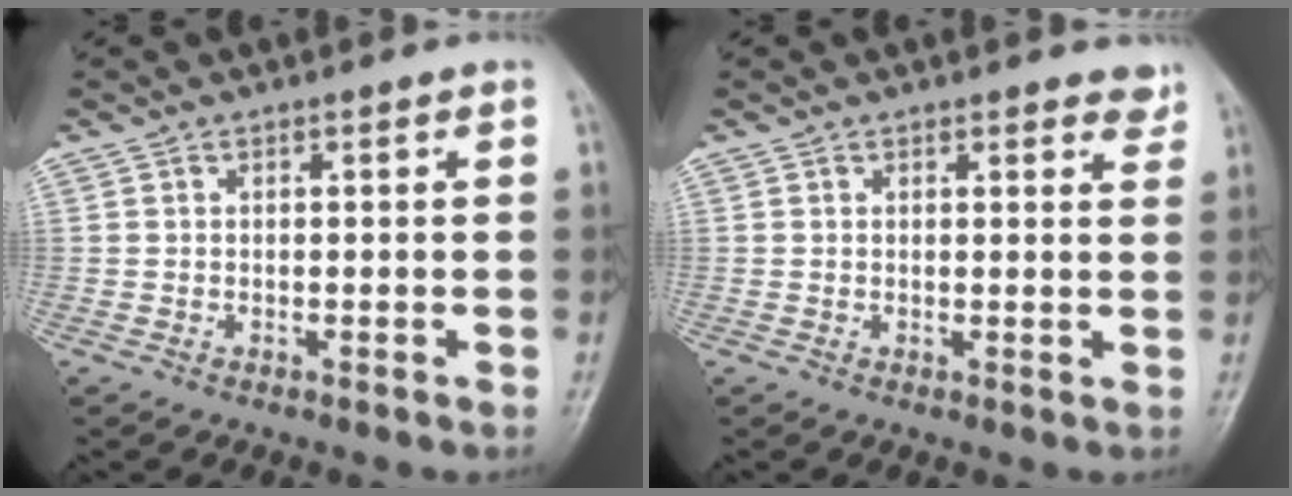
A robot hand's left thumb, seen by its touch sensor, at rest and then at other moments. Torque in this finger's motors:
{"motor_torque": [-0.04, -0.06, -0.13, -0.11, 0.02]}